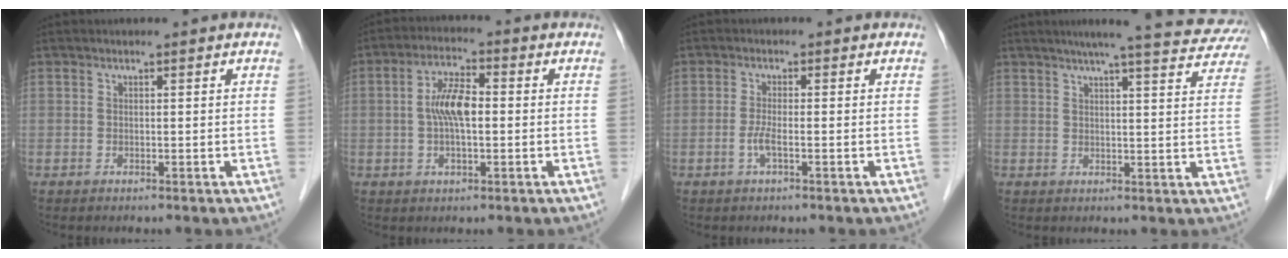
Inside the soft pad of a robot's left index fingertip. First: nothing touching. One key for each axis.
{"total": 6.3, "fx": -0.1, "fy": 2.0, "fz": 6.0, "tx": -0.124, "ty": 0.009, "tz": -0.004}
{"total": 2.0, "fx": -0.8, "fy": 0.1, "fz": 1.9, "tx": -0.041, "ty": -0.002, "tz": -0.019}
{"total": 16.6, "fx": 14.6, "fy": 1.8, "fz": 7.7, "tx": -0.099, "ty": 0.008, "tz": 0.167}